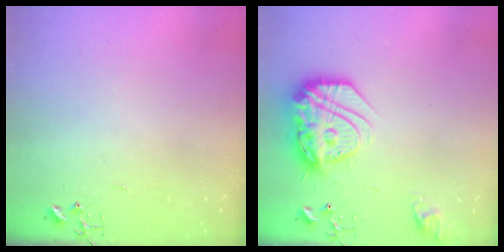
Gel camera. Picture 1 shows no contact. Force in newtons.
{"total": 20.9, "press": 20.8, "slide": 1.7}